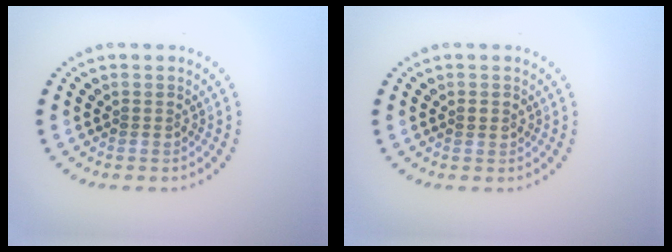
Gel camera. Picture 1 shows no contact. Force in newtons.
{"total": 1.1, "press": 1.1, "slide": 0.1}